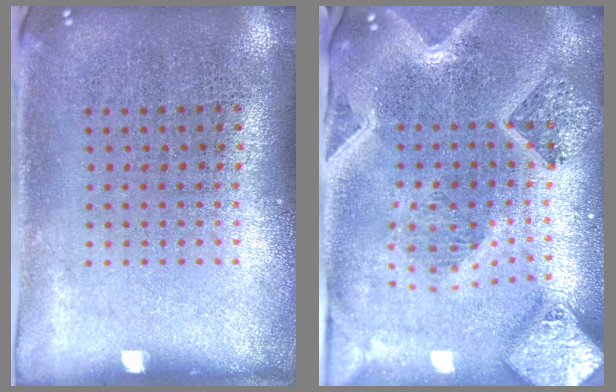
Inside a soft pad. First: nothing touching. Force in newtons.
{"total": 3.8, "press": 3.0, "slide": 2.3}